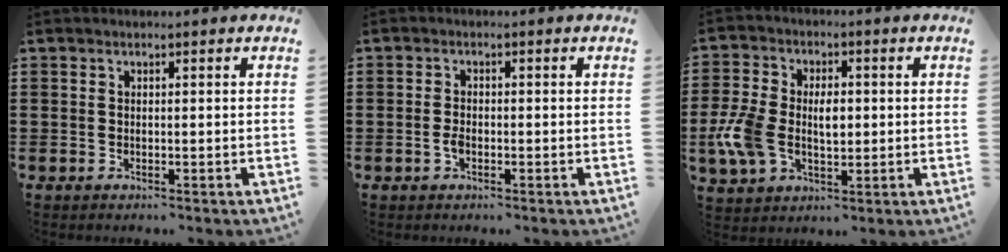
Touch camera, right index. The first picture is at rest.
{"total": 1.9, "force": [-0.7, 1.0, 1.5], "torque": [-0.036, -0.002, -0.014]}
{"total": 8.0, "force": [-0.5, 5.1, 6.1], "torque": [-0.148, 0.003, -0.015]}